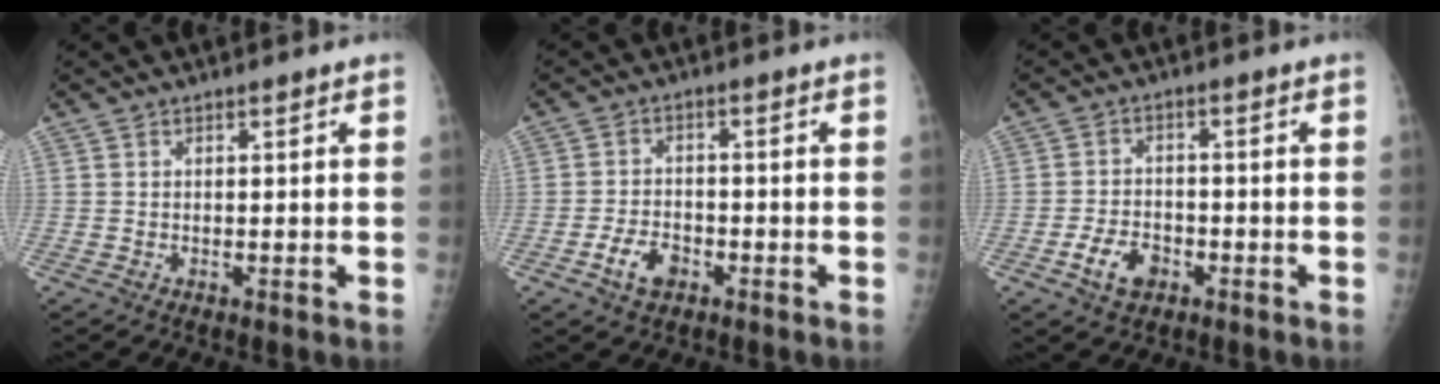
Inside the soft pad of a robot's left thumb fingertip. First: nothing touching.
{"total": 5.3, "force": [-2.6, 3.4, 3.1], "torque": [-0.048, 0.017, -0.045]}
{"total": 5.9, "force": [-2.8, 3.9, 3.4], "torque": [-0.052, 0.017, -0.047]}